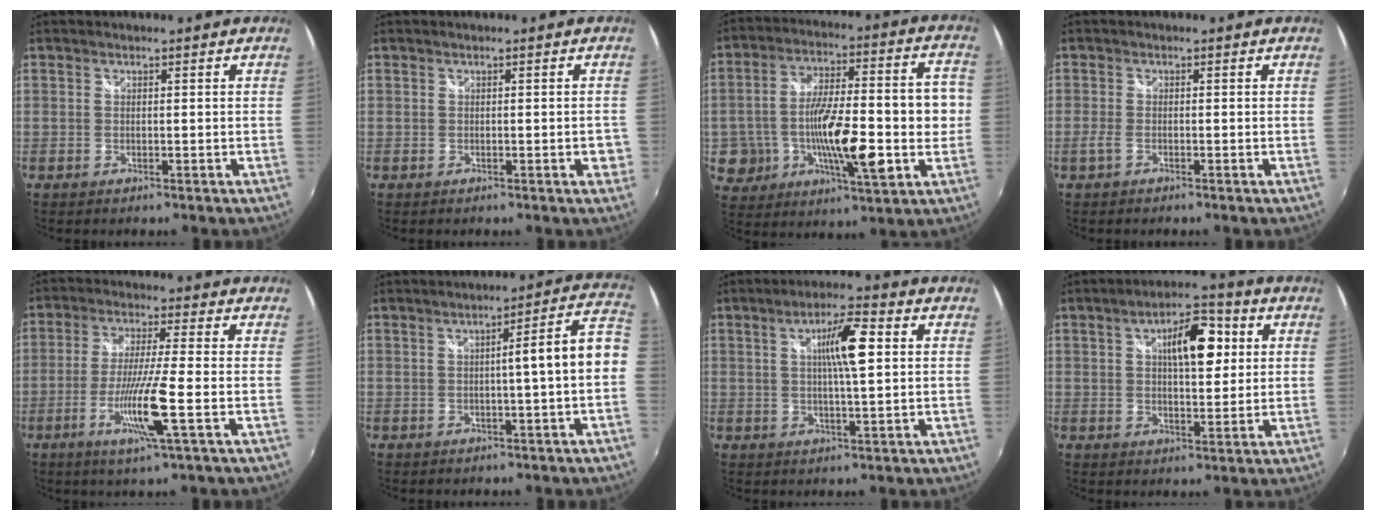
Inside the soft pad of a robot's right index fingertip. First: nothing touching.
{"total": 1.9, "force": [-0.6, 0.8, 1.6], "torque": [-0.015, 0.003, -0.006]}
{"total": 21.5, "force": [-3.2, 8.6, 19.4], "torque": [-0.354, 0.004, -0.035]}
{"total": 1.7, "force": [-1.0, 0.5, 1.2], "torque": [-0.029, -0.004, -0.022]}
{"total": 9.8, "force": [-3.5, -1.0, 9.1], "torque": [-0.186, -0.017, -0.066]}
{"total": 7.3, "force": [-0.9, -0.4, 7.2], "torque": [-0.073, 0.031, 0.001]}
{"total": 7.9, "force": [1.6, 1.2, 7.6], "torque": [-0.125, 0.006, 0.027]}
{"total": 9.8, "force": [2.7, 3.9, 8.6], "torque": [-0.130, 0.022, 0.042]}